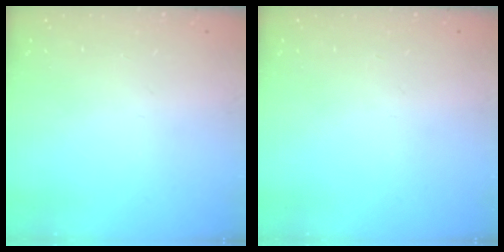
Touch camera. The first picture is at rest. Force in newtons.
{"total": 0.0}